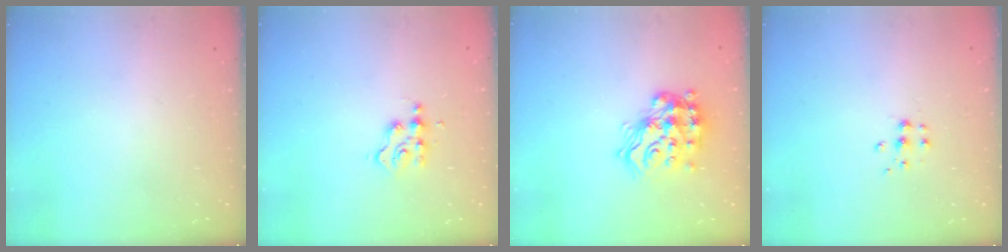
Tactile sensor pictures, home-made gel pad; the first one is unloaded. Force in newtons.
{"total": 2.7, "press": 2.7, "slide": 0.4}
{"total": 20.8, "press": 20.8, "slide": 1.4}
{"total": 5.3, "press": 5.3, "slide": 0.5}